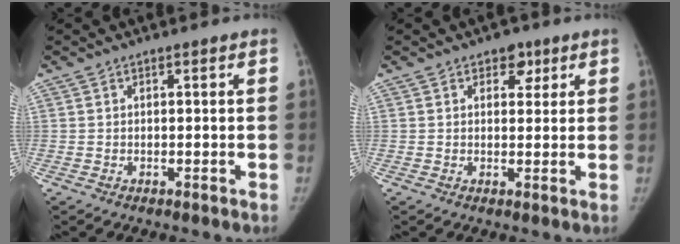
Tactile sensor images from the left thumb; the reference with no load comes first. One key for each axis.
{"total": 3.4, "fx": 1.9, "fy": 2.4, "fz": 1.6, "tx": 0.003, "ty": -0.007, "tz": 0.023}